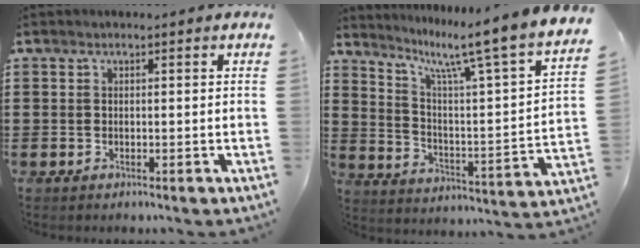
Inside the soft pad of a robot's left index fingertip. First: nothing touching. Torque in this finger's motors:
{"motor_torque": [1.73, -0.41, 0.32, 0.21]}